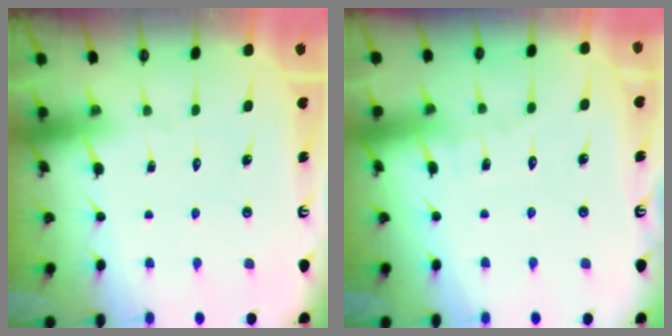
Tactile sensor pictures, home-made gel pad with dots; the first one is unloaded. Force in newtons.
{"total": 4.4, "press": 4.4, "slide": 0.5}